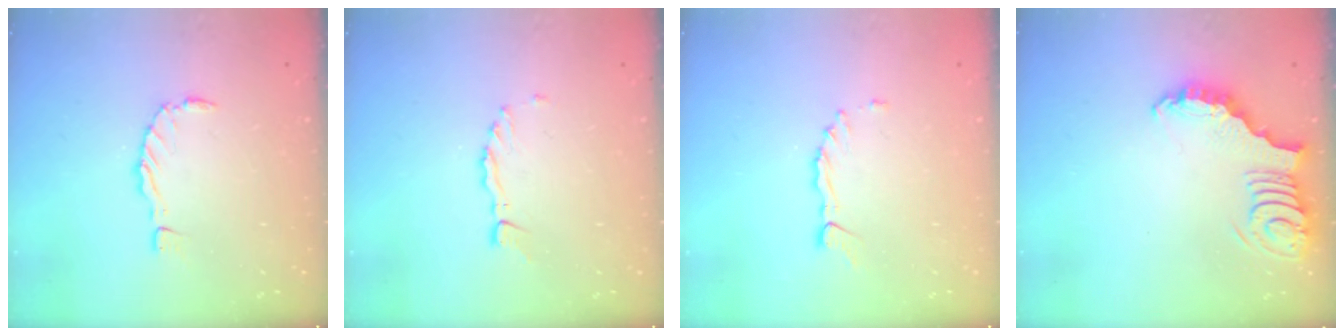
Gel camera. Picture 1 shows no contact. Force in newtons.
{"total": 2.2, "press": 2.2, "slide": 0.3}
{"total": 1.7, "press": 1.6, "slide": 0.2}
{"total": 3.9, "press": 3.8, "slide": 0.7}